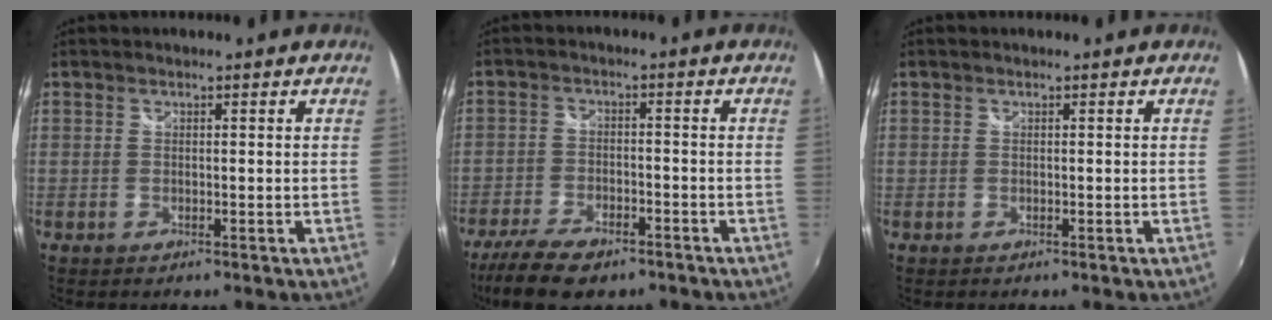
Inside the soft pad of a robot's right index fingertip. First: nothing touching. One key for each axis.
{"total": 12.2, "fx": -9.0, "fy": 4.9, "fz": 6.6, "tx": -0.160, "ty": -0.027, "tz": -0.157}
{"total": 0.0}